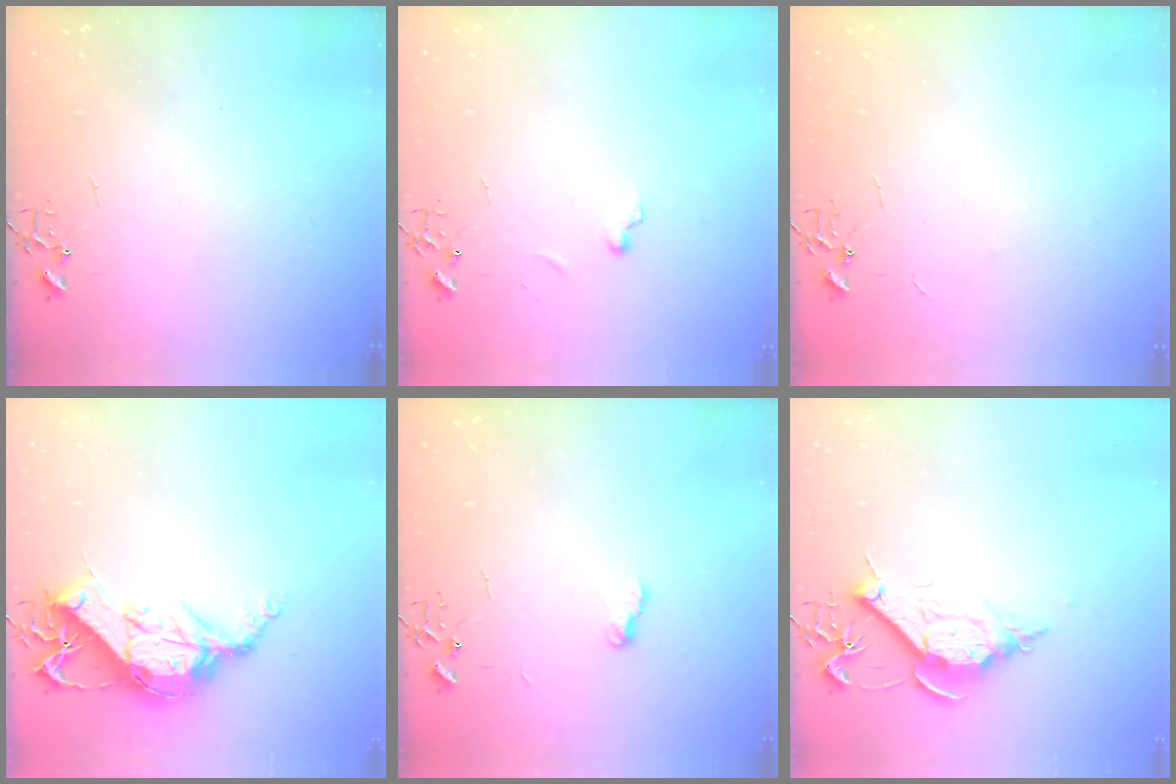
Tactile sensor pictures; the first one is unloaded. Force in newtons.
{"total": 4.3, "press": 4.3, "slide": 0.6}
{"total": 2.2, "press": 2.2, "slide": 0.3}
{"total": 13.9, "press": 13.8, "slide": 1.4}
{"total": 5.0, "press": 4.9, "slide": 0.7}
{"total": 10.2, "press": 10.2, "slide": 1.0}